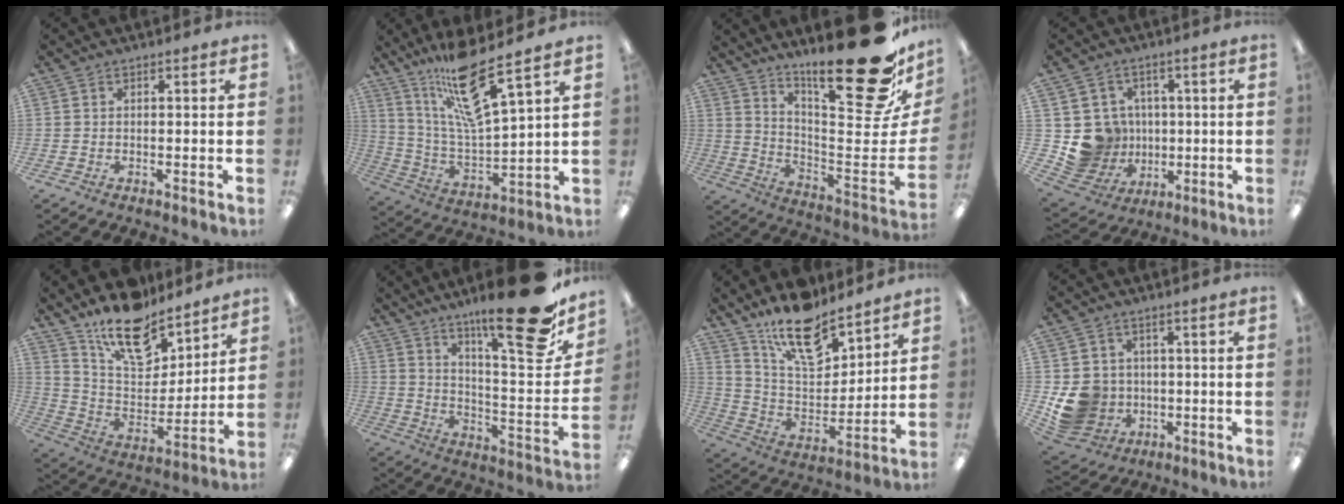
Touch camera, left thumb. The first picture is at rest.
{"total": 17.5, "force": [12.8, 2.9, 11.6], "torque": [-0.218, -0.069, 0.210]}
{"total": 28.3, "force": [19.4, 7.2, 19.3], "torque": [-0.269, -0.138, 0.315]}
{"total": 11.0, "force": [0.3, 10.8, 2.0], "torque": [-0.065, -0.002, 0.024]}
{"total": 17.1, "force": [13.4, 7.7, 7.2], "torque": [-0.134, -0.092, 0.242]}
{"total": 23.2, "force": [17.0, 5.0, 14.9], "torque": [-0.208, -0.130, 0.267]}
{"total": 17.3, "force": [13.2, 7.2, 8.5], "torque": [-0.153, -0.082, 0.234]}
{"total": 9.9, "force": [-0.9, 9.4, 3.1], "torque": [-0.088, 0.009, -0.004]}